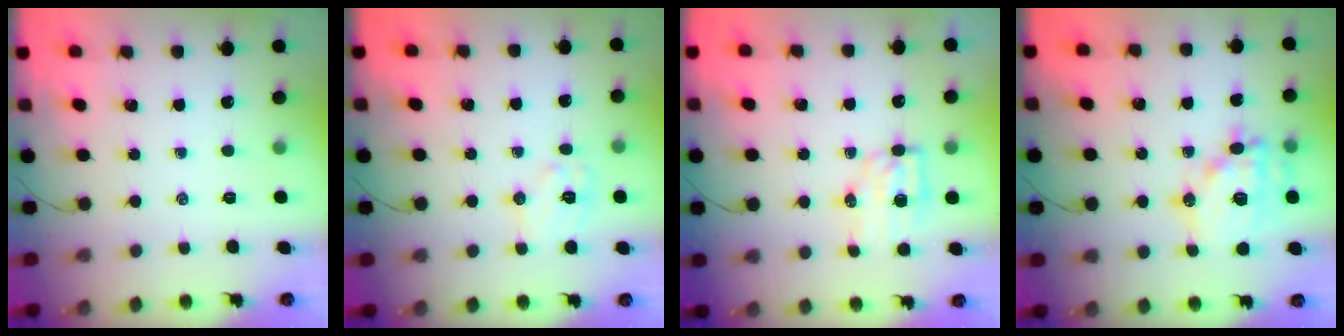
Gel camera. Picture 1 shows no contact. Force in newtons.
{"total": 8.4, "press": 8.3, "slide": 0.7}
{"total": 6.5, "press": 6.4, "slide": 1.0}
{"total": 15.9, "press": 15.6, "slide": 3.0}